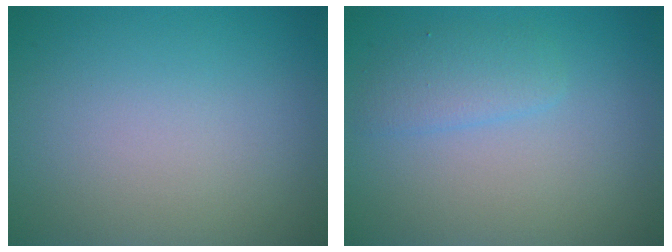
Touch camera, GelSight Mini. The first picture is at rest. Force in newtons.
{"total": 1.9, "press": 1.9, "slide": 0.1}